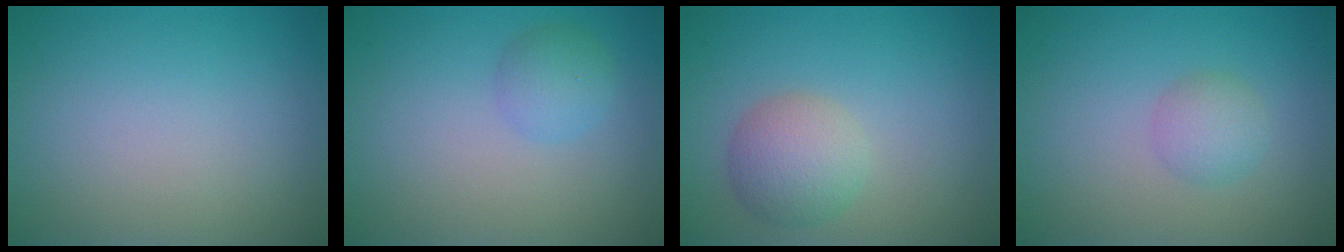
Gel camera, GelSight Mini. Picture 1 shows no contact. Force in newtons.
{"total": 2.0, "press": 2.0, "slide": 0.1}
{"total": 3.7, "press": 3.7, "slide": 0.1}
{"total": 2.0, "press": 2.0, "slide": 0.2}